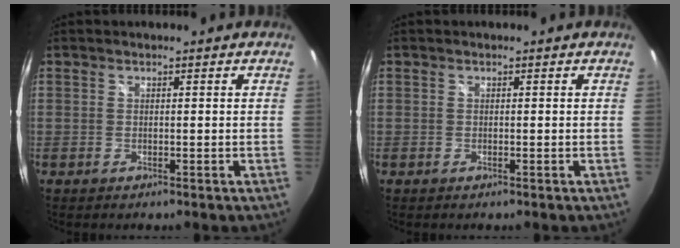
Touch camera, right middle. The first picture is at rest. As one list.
[{"total": 0.0}]